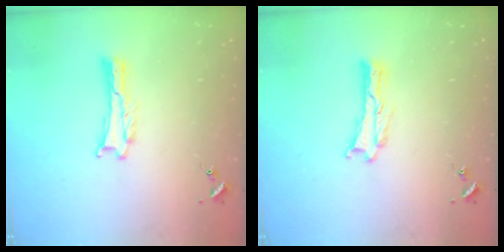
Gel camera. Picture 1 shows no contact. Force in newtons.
{"total": 0.0}